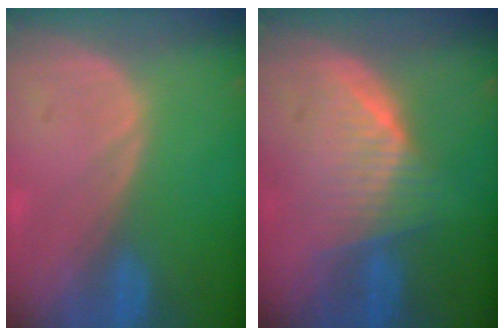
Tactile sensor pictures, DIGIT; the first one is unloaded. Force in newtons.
{"total": 6.5, "press": 6.2, "slide": 1.8}